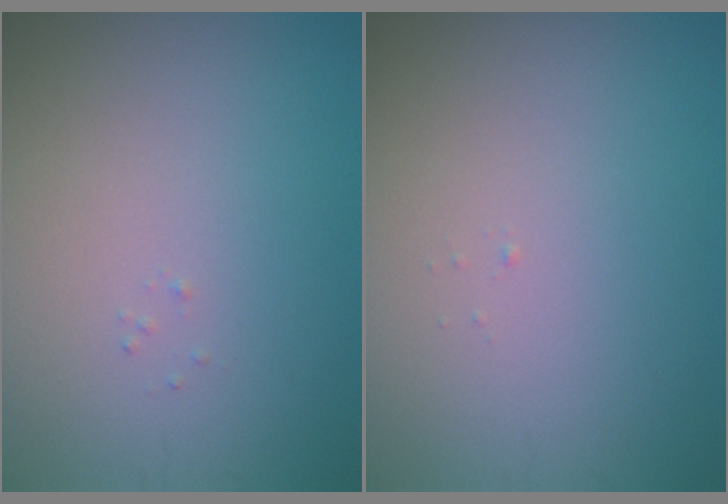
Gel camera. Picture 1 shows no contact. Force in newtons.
{"total": 0.0}